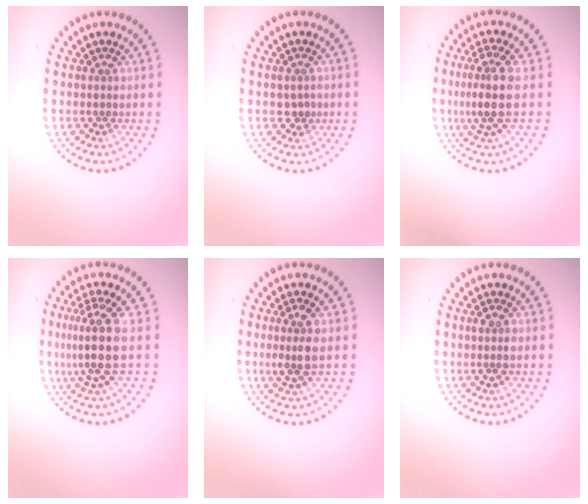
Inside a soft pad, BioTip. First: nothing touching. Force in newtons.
{"total": 1.3, "press": 1.3, "slide": 0.3}
{"total": 3.7, "press": 3.1, "slide": 1.9}
{"total": 4.3, "press": 3.4, "slide": 2.7}
{"total": 2.6, "press": 2.4, "slide": 1.0}
{"total": 1.3, "press": 1.2, "slide": 0.6}